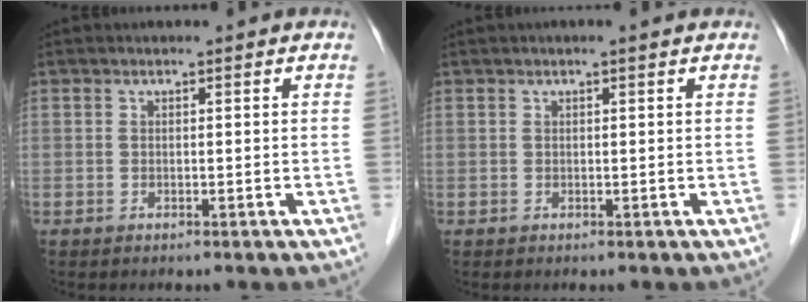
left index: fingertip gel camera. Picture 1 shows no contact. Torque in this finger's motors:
{"motor_torque": [0.84, -0.81, 0.23, 0.04]}